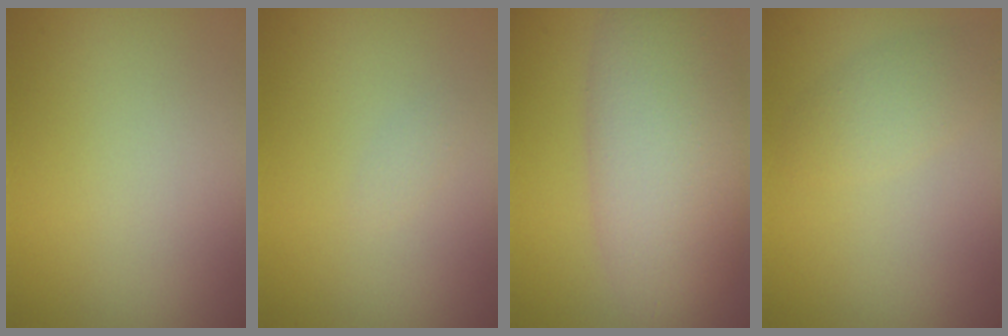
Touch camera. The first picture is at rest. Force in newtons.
{"total": 0.6, "press": 0.6, "slide": 0.0}
{"total": 9.1, "press": 9.1, "slide": 0.3}
{"total": 2.2, "press": 2.2, "slide": 0.1}